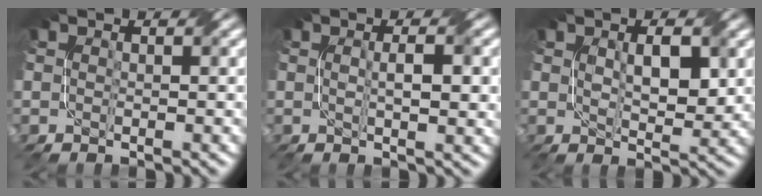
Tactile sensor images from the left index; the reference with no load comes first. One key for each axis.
{"total": 3.4, "fx": 0.4, "fy": 0.6, "fz": 3.3, "tx": -0.057, "ty": 0.002, "tz": 0.008}
{"total": 3.8, "fx": 1.0, "fy": 1.4, "fz": 3.4, "tx": -0.065, "ty": -0.002, "tz": 0.022}